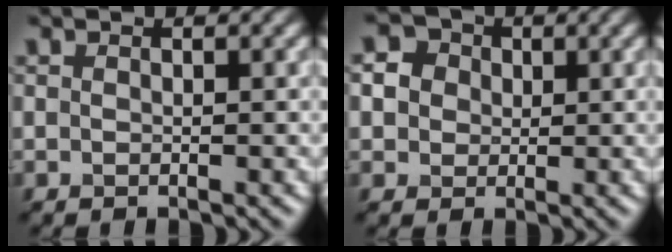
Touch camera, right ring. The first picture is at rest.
{"total": 2.0, "force": [0.5, 1.9, 0.1], "torque": [-0.014, 0.008, 0.020]}